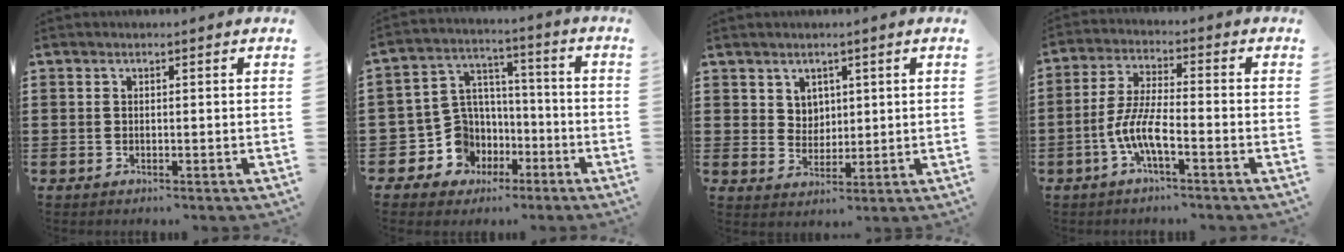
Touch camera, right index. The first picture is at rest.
{"total": 9.5, "force": [-2.8, 8.6, 2.9], "torque": [-0.108, 0.008, -0.047]}
{"total": 3.7, "force": [2.2, 3.0, 0.5], "torque": [-0.016, 0.006, 0.040]}
{"total": 7.2, "force": [-3.2, 1.5, 6.3], "torque": [-0.152, -0.016, -0.067]}